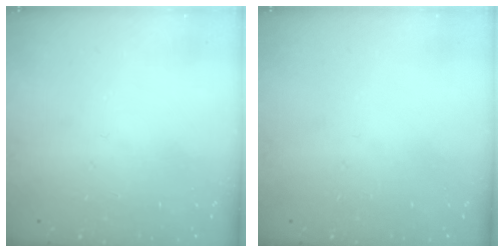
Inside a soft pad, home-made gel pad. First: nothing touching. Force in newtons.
{"total": 0.0}